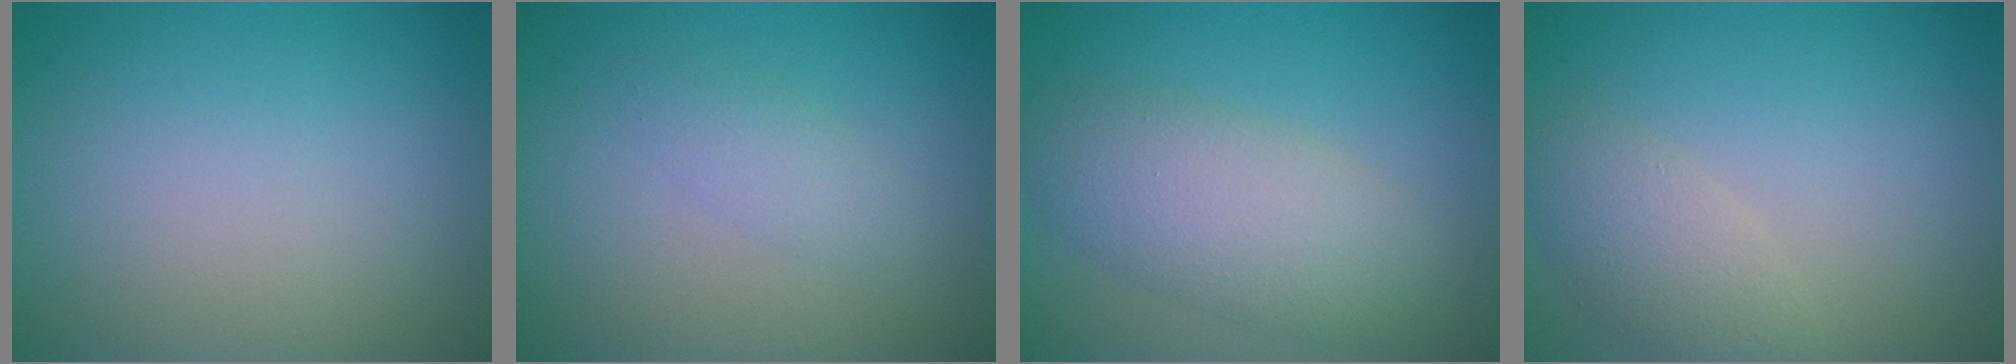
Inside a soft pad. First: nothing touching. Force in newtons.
{"total": 1.5, "press": 1.5, "slide": 0.1}
{"total": 5.5, "press": 5.5, "slide": 0.2}
{"total": 3.0, "press": 2.9, "slide": 0.4}